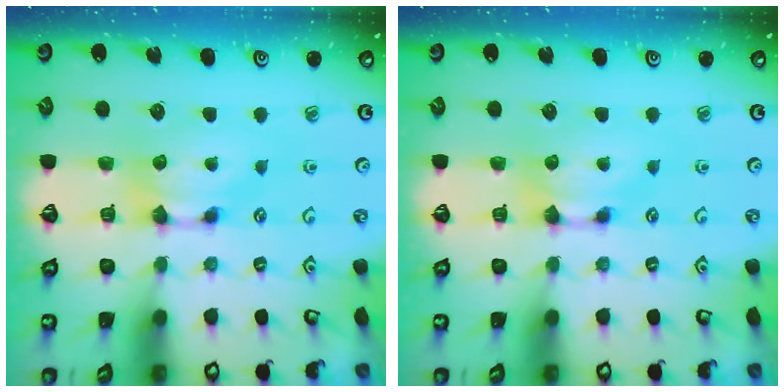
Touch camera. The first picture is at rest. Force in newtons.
{"total": 0.0}